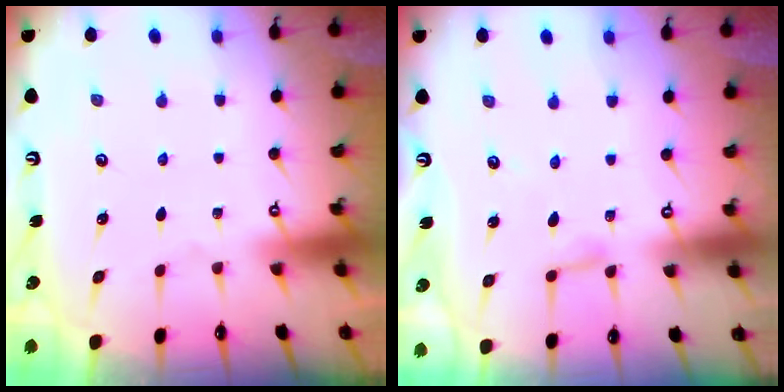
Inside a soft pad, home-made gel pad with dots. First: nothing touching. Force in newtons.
{"total": 2.7, "press": 2.6, "slide": 0.2}